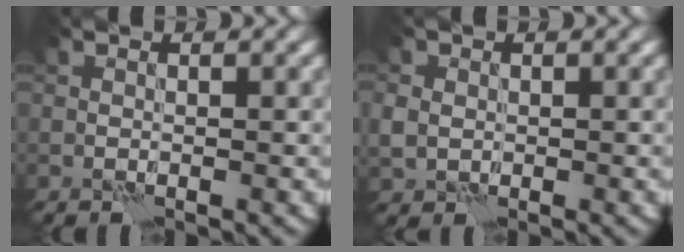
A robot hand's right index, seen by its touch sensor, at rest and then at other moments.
{"total": 2.3, "force": [0.2, 2.1, 1.0], "torque": [-0.023, 0.004, 0.007]}